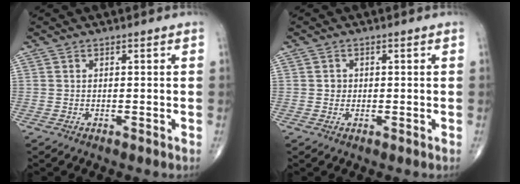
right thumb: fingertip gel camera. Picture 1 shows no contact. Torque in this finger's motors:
{"motor_torque": [0.26, 0.13, 0.19, 0.00, -0.03]}